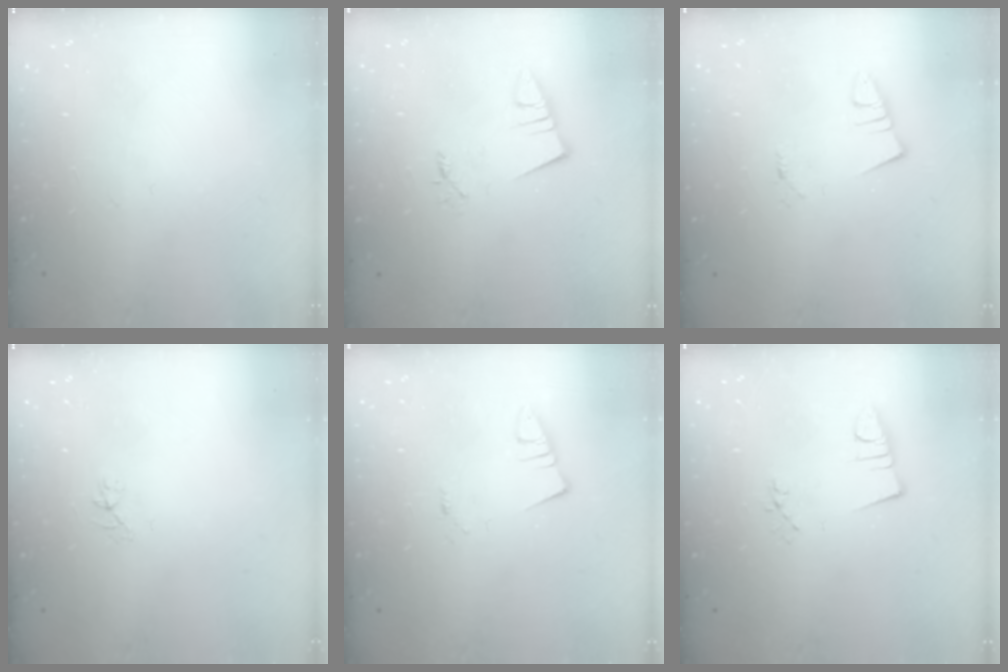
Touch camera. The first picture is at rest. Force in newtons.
{"total": 2.2, "press": 2.1, "slide": 0.2}
{"total": 1.2, "press": 1.2, "slide": 0.1}
{"total": 4.6, "press": 4.6, "slide": 0.5}
{"total": 1.0, "press": 1.0, "slide": 0.1}
{"total": 2.6, "press": 0.9, "slide": 2.4}